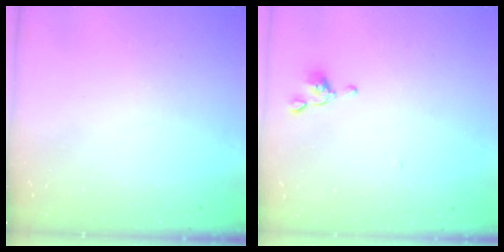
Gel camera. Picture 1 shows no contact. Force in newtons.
{"total": 2.3, "press": 2.3, "slide": 0.5}